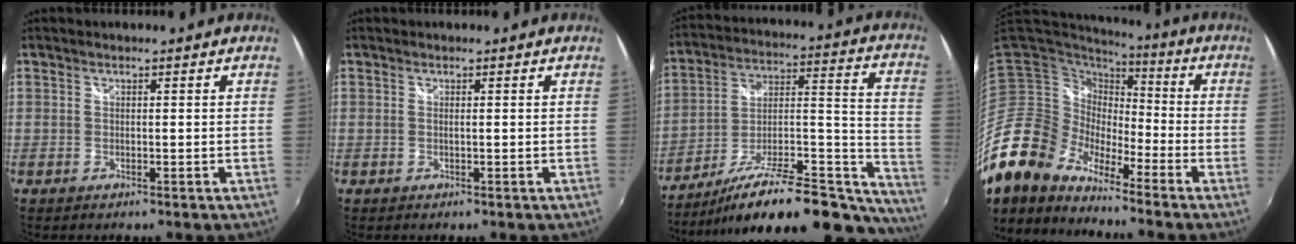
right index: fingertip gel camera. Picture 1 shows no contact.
{"total": 0.6, "force": [-0.1, -0.2, 0.6], "torque": [-0.010, 0.000, -0.002]}
{"total": 29.2, "force": [-22.3, 8.3, 17.0], "torque": [-0.210, 0.007, -0.324]}
{"total": 14.3, "force": [-12.0, 6.2, 4.7], "torque": [-0.089, 0.003, -0.242]}